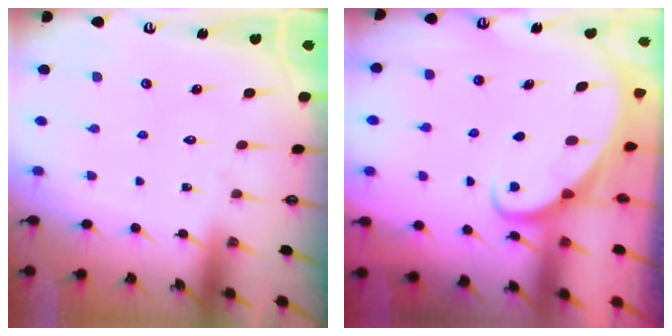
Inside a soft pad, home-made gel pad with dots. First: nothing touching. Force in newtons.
{"total": 3.0, "press": 3.0, "slide": 0.2}